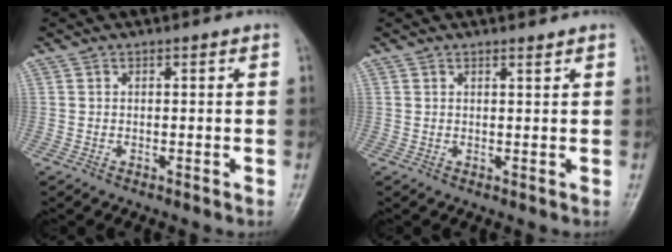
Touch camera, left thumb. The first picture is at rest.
{"total": 0.9, "force": [0.8, 0.1, 0.4], "torque": [-0.007, -0.007, 0.013]}